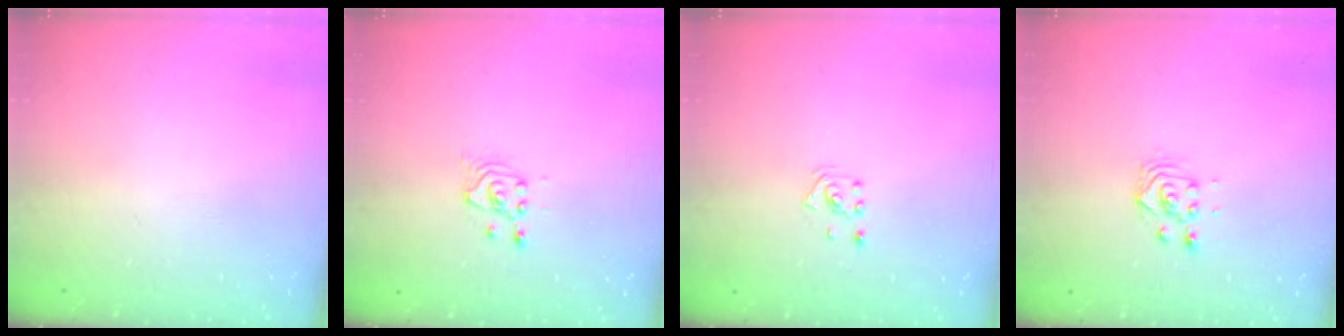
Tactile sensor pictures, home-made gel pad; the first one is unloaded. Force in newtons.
{"total": 2.6, "press": 2.5, "slide": 0.3}
{"total": 2.0, "press": 2.0, "slide": 0.6}
{"total": 2.9, "press": 2.9, "slide": 0.4}